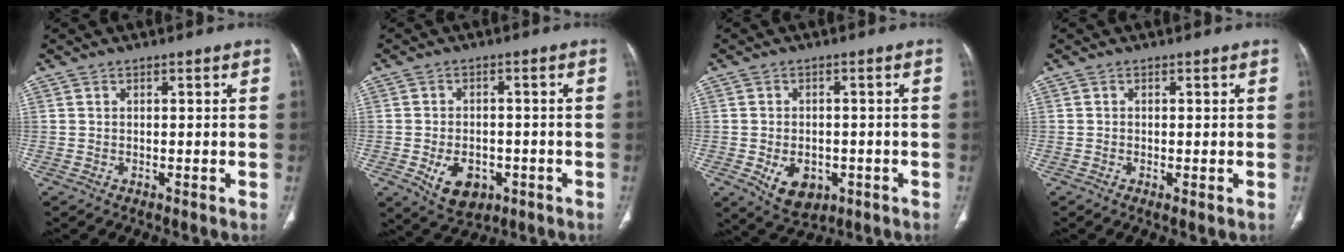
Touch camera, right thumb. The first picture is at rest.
{"total": 7.8, "force": [-2.8, 5.2, 5.0], "torque": [-0.065, 0.007, -0.031]}
{"total": 7.3, "force": [-2.4, 5.0, 4.8], "torque": [-0.060, 0.004, -0.023]}
{"total": 0.9, "force": [-0.3, 0.1, 0.8], "torque": [-0.020, -0.004, -0.007]}